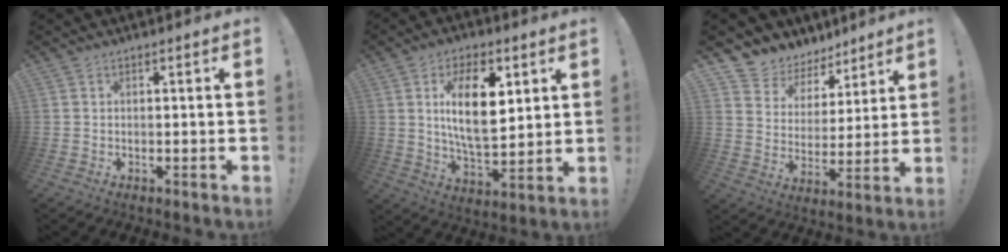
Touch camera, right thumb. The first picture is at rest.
{"total": 16.0, "force": [4.4, 7.7, 13.3], "torque": [-0.240, -0.009, 0.068]}
{"total": 7.8, "force": [5.5, 5.5, 0.7], "torque": [-0.015, -0.055, 0.108]}